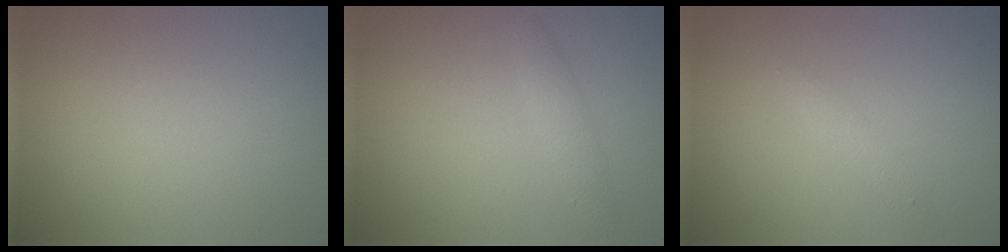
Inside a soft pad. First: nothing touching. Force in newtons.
{"total": 1.4, "press": 1.4, "slide": 0.0}
{"total": 1.0, "press": 1.0, "slide": 0.0}